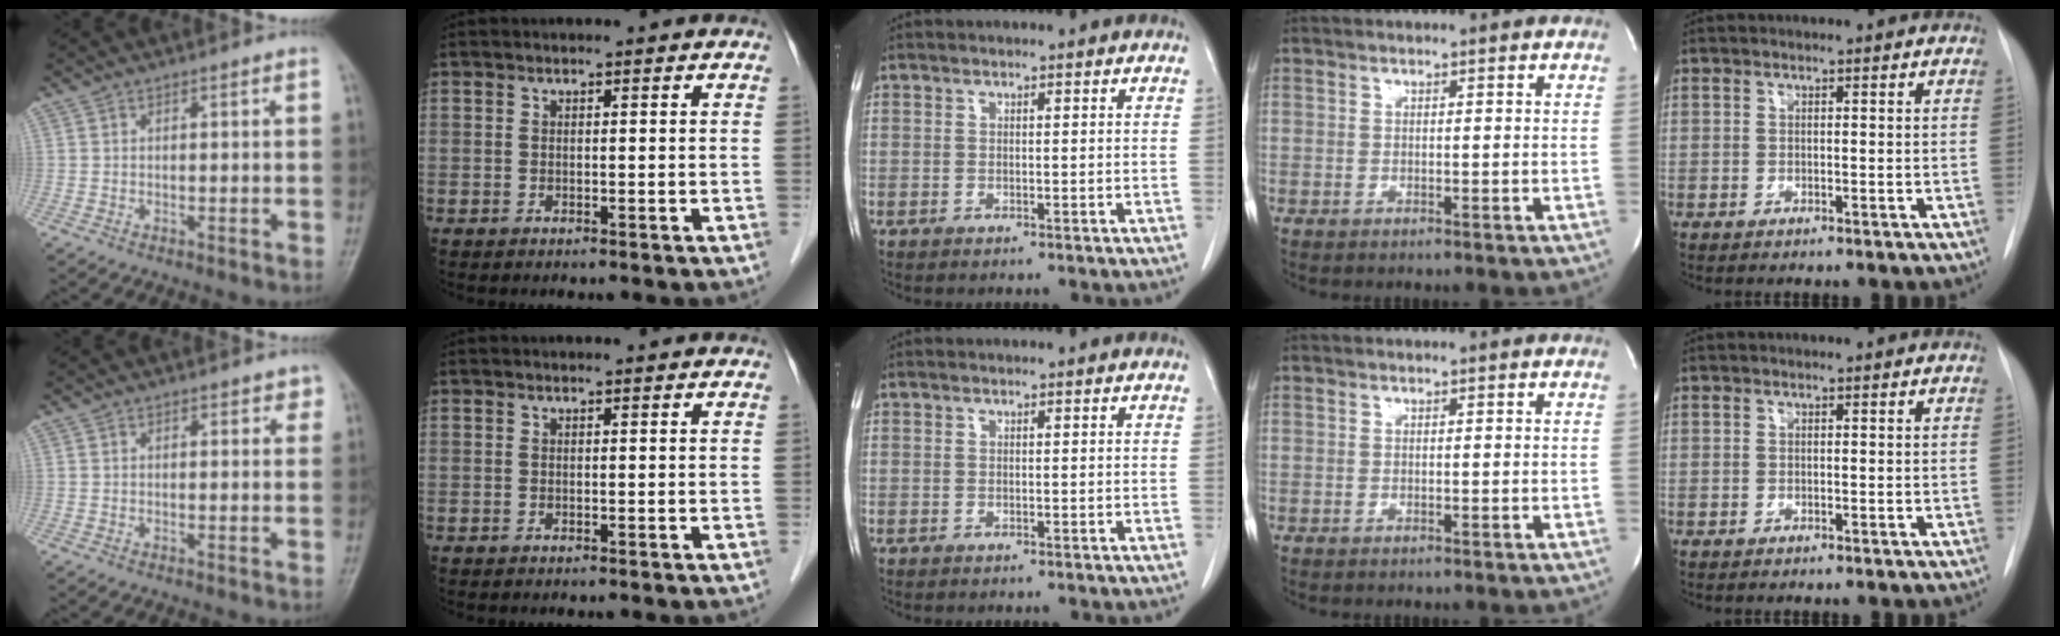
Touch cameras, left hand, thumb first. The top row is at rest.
{"thumb": {"total": 1.8, "force": [1.3, 1.0, 0.8], "torque": [0.007, -0.005, 0.009]}, "index": {"total": 0.8, "force": [0.7, 0.0, 0.2], "torque": [-0.009, 0.004, 0.007]}}